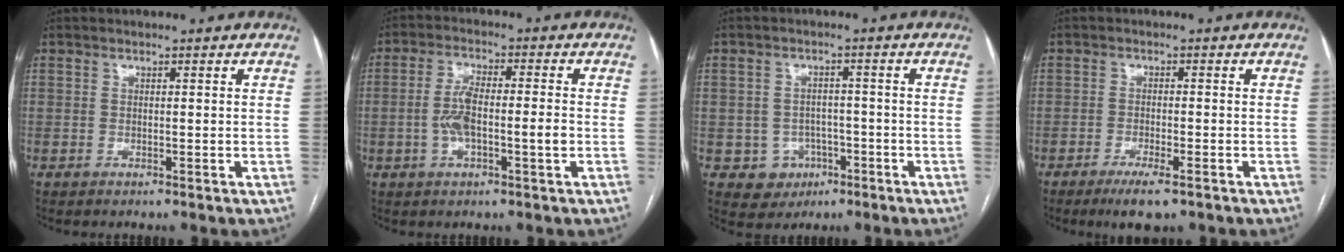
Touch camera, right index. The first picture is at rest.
{"total": 6.8, "force": [-1.3, 1.5, 6.5], "torque": [-0.135, 0.017, -0.022]}
{"total": 5.4, "force": [-2.1, 5.0, 0.7], "torque": [-0.002, 0.013, -0.022]}
{"total": 4.8, "force": [-3.2, 0.9, 3.5], "torque": [-0.063, -0.009, -0.049]}